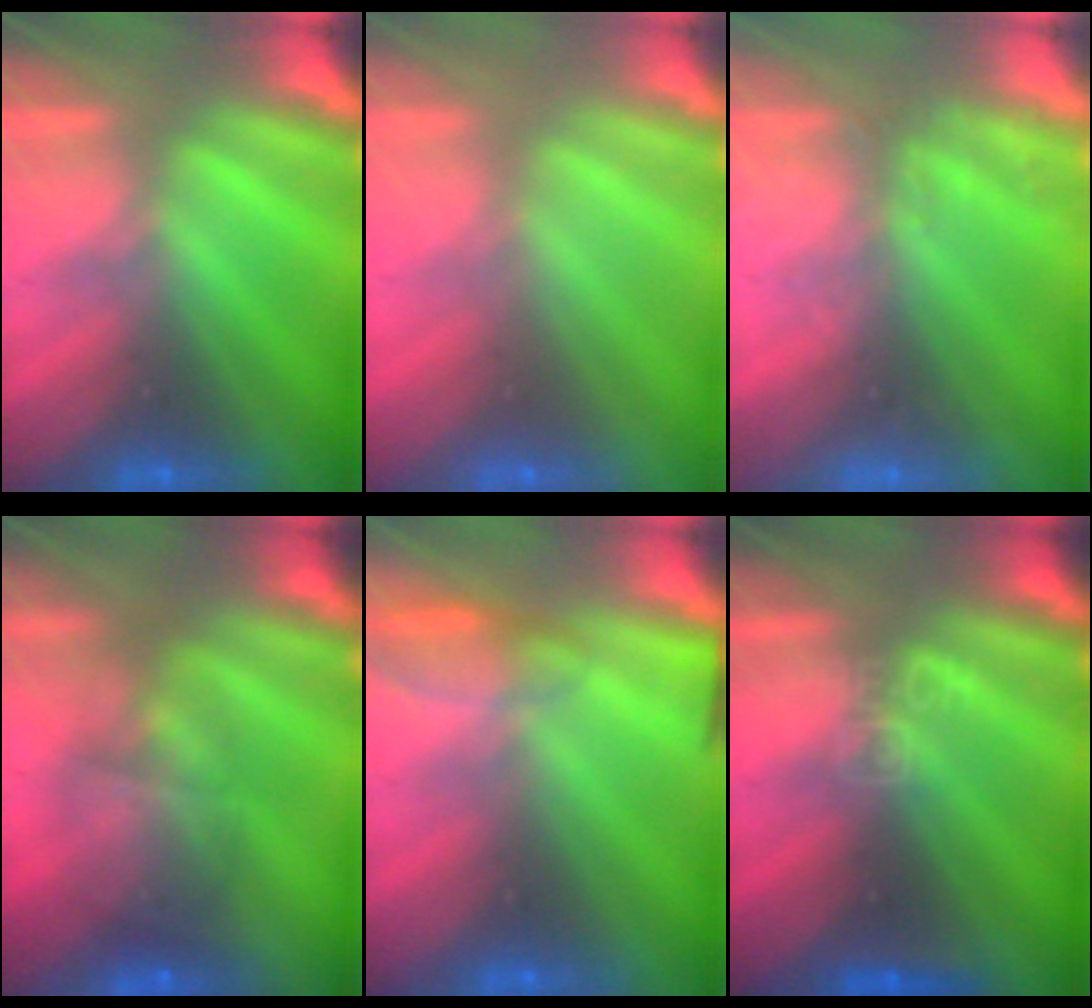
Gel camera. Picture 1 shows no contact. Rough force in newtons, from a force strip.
{"total": 3.0}
{"total": 2.6}
{"total": 5.7}
{"total": 5.2}
{"total": 3.2}